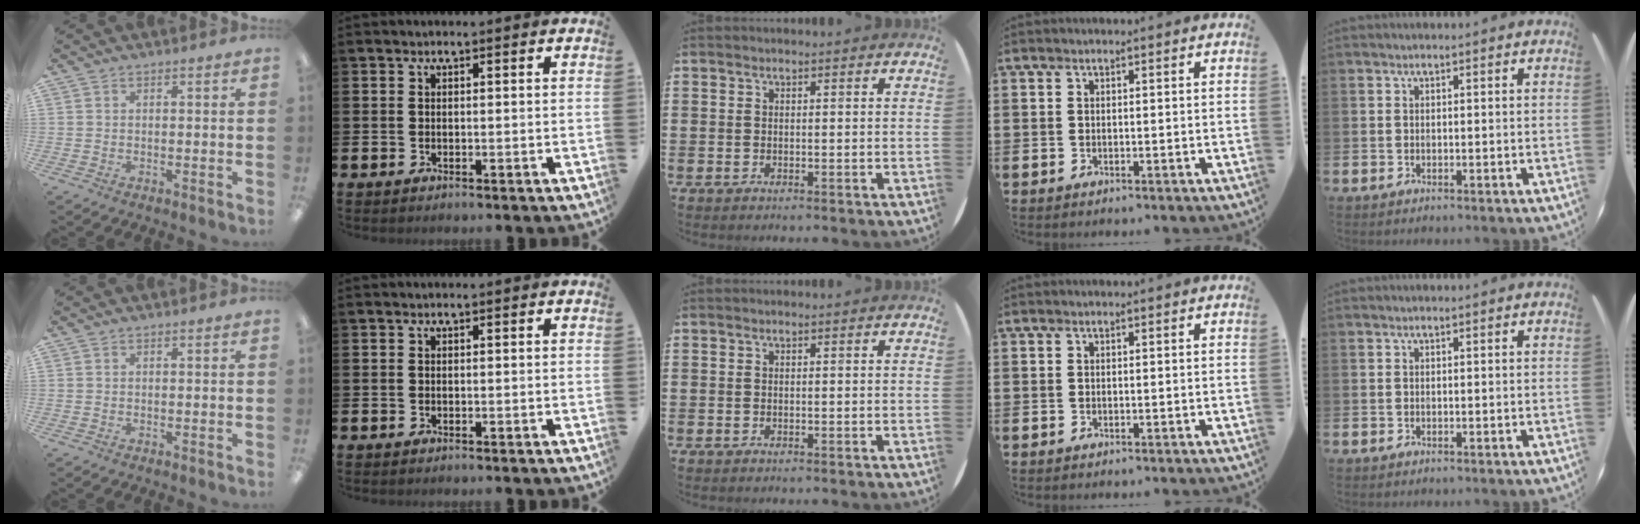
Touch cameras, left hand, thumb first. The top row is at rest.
{}